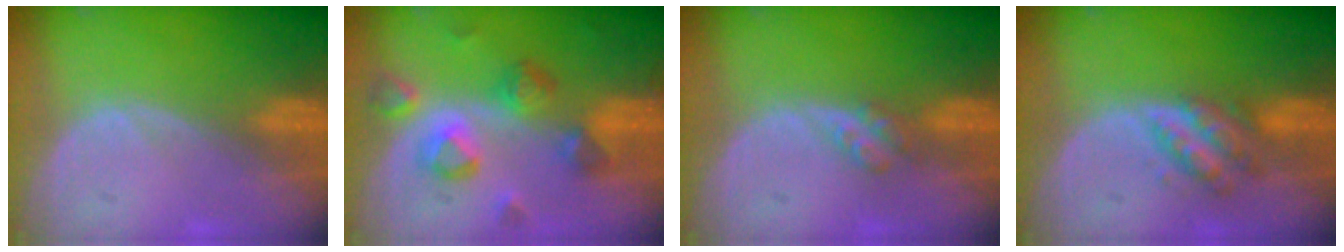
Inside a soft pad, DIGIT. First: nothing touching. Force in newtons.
{"total": 8.1, "press": 7.7, "slide": 2.7}
{"total": 2.7, "press": 2.3, "slide": 1.3}
{"total": 5.0, "press": 5.0, "slide": 0.1}